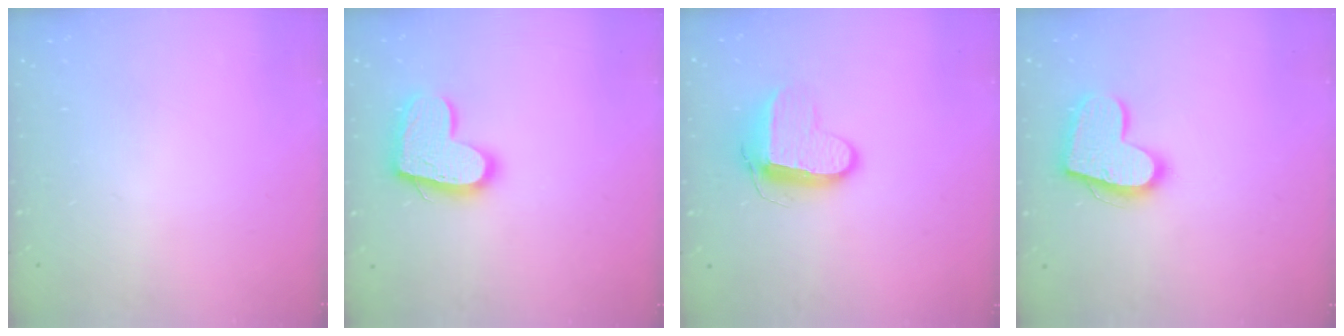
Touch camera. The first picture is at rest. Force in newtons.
{"total": 15.1, "press": 15.0, "slide": 1.0}
{"total": 10.4, "press": 10.4, "slide": 0.5}
{"total": 16.4, "press": 16.4, "slide": 1.2}